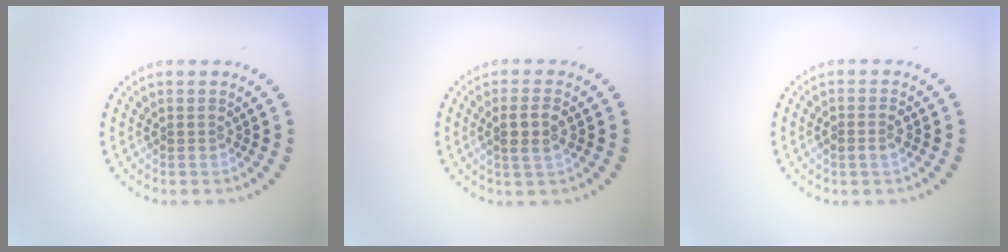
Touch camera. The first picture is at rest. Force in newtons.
{"total": 2.3, "press": 2.1, "slide": 1.0}
{"total": 1.4, "press": 1.4, "slide": 0.3}